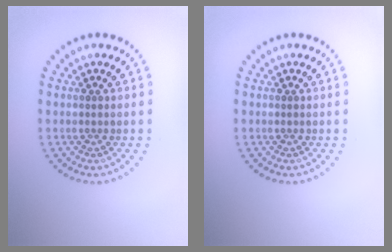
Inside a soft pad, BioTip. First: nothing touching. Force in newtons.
{"total": 0.0}